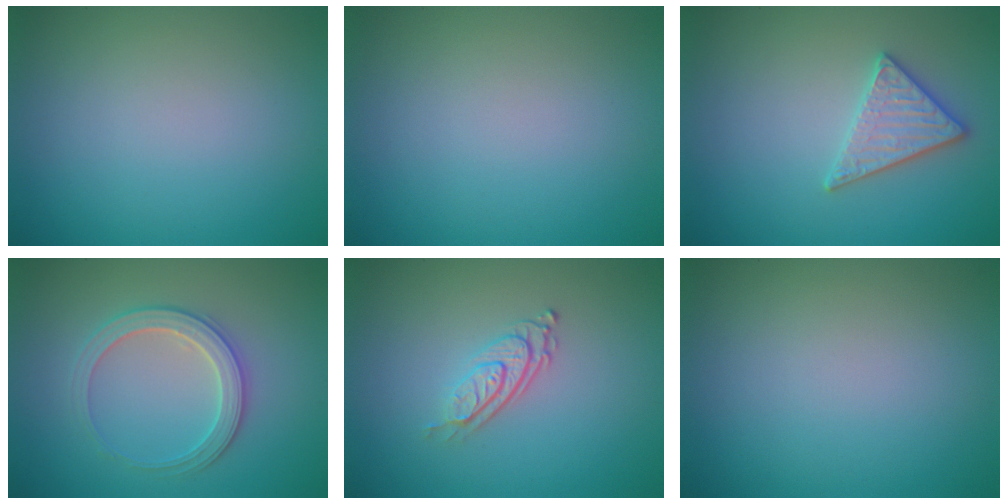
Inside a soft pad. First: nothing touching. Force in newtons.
{"total": 0.0}
{"total": 2.8, "press": 2.7, "slide": 0.7}
{"total": 2.9, "press": 2.9, "slide": 0.3}
{"total": 3.1, "press": 1.9, "slide": 2.4}
{"total": 0.0}